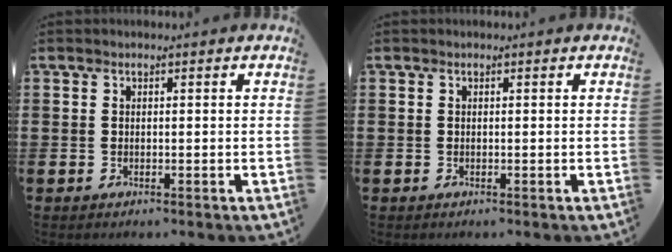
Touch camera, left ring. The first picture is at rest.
{"total": 0.0}